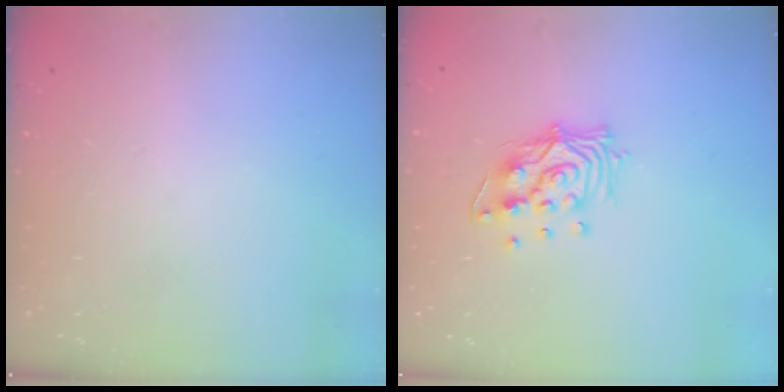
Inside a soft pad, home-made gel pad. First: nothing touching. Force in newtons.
{"total": 12.4, "press": 12.4, "slide": 1.0}